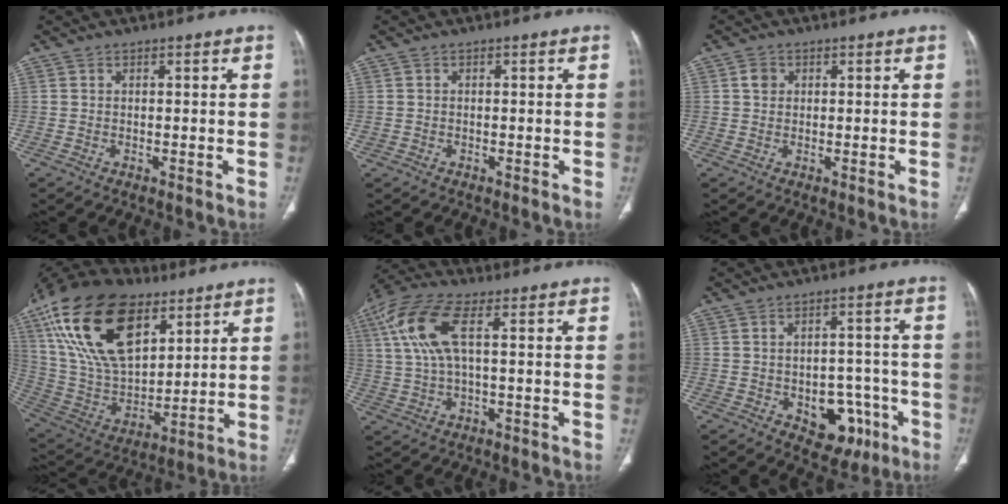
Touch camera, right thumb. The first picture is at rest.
{"total": 0.7, "force": [-0.2, 0.6, 0.1], "torque": [-0.004, 0.003, -0.005]}
{"total": 1.8, "force": [0.5, 1.6, 0.8], "torque": [-0.008, 0.001, 0.006]}
{"total": 27.7, "force": [13.0, 14.9, 19.3], "torque": [-0.361, -0.021, 0.242]}
{"total": 11.2, "force": [3.2, 4.0, 10.0], "torque": [-0.245, 0.023, 0.063]}
{"total": 10.3, "force": [-3.9, 6.9, 6.6], "torque": [-0.045, 0.032, -0.040]}